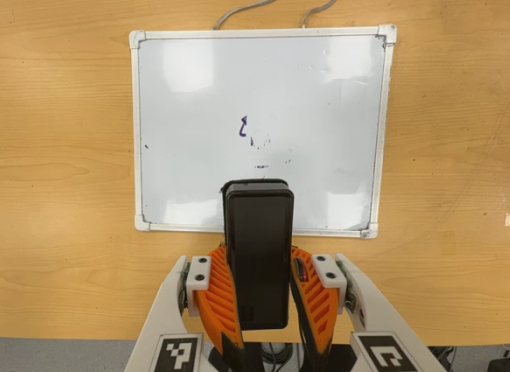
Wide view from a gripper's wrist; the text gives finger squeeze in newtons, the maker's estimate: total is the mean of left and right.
{"total": 12.2, "left": 10.7, "right": 13.6}